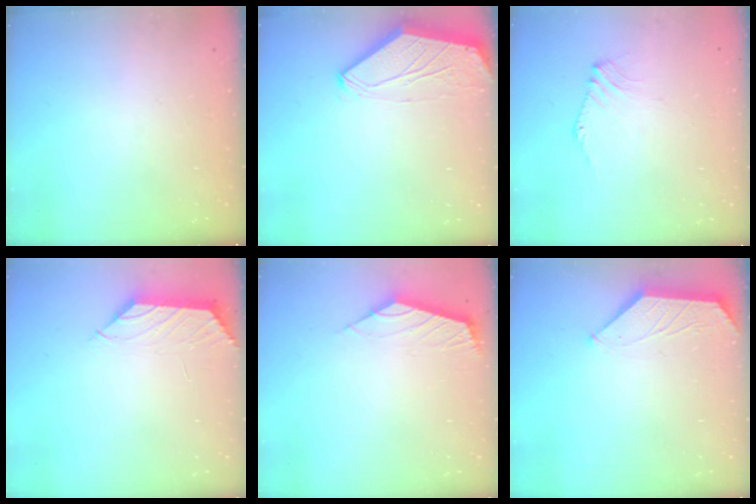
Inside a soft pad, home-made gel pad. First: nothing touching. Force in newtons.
{"total": 0.0}
{"total": 2.1, "press": 2.0, "slide": 0.5}
{"total": 1.1, "press": 1.0, "slide": 0.5}
{"total": 2.6, "press": 2.5, "slide": 0.6}
{"total": 1.2, "press": 1.2, "slide": 0.3}